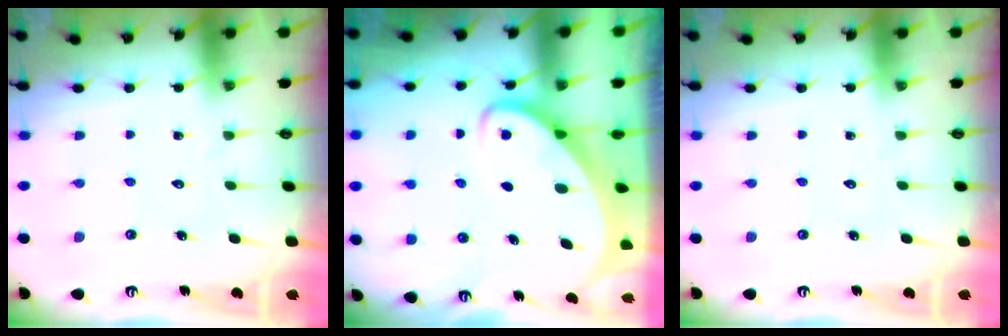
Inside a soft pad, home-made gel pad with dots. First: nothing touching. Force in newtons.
{"total": 2.8, "press": 2.8, "slide": 0.4}
{"total": 0.0}